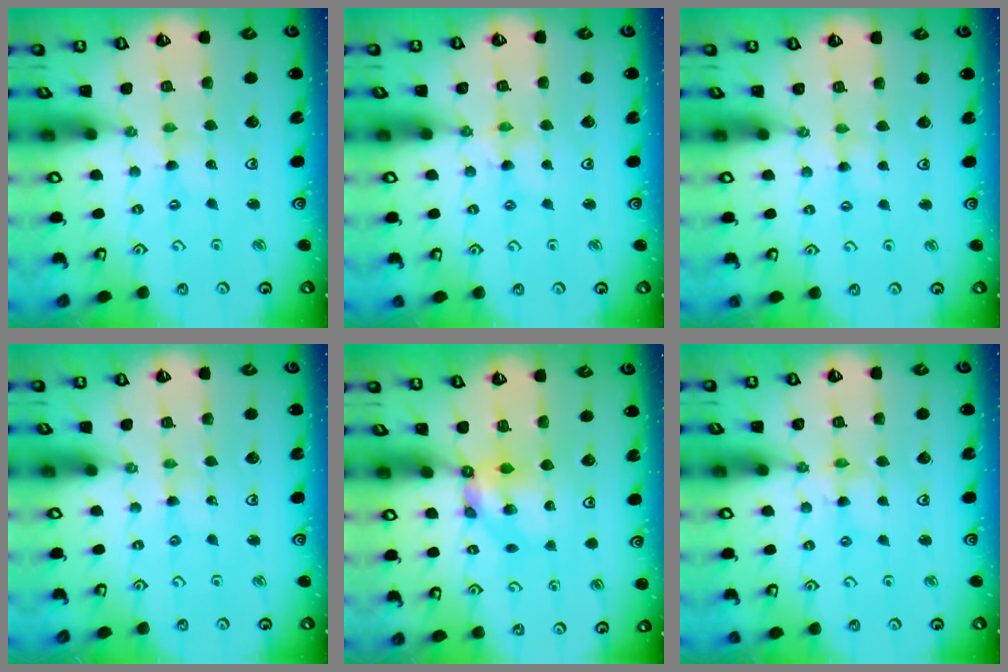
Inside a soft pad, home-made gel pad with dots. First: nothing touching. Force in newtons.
{"total": 2.3, "press": 2.3, "slide": 0.3}
{"total": 3.1, "press": 3.1, "slide": 0.4}
{"total": 0.6, "press": 0.6, "slide": 0.1}
{"total": 6.6, "press": 6.6, "slide": 0.3}
{"total": 2.1, "press": 2.1, "slide": 0.3}